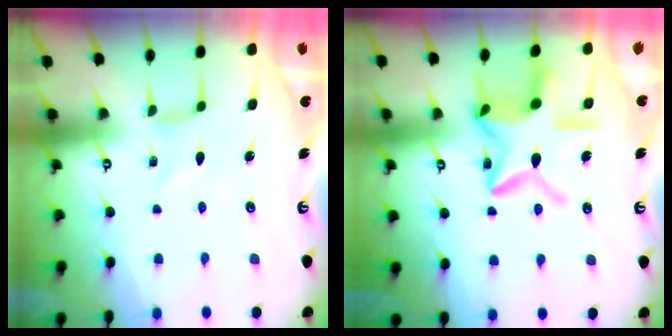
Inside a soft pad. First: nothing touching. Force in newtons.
{"total": 15.6, "press": 15.5, "slide": 1.1}